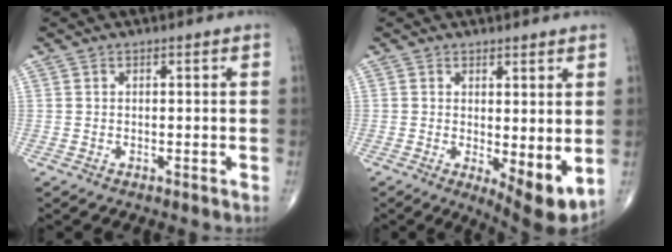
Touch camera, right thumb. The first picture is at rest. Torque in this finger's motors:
{"motor_torque": [-0.25, 0.74, -0.01, -0.02, 0.04]}